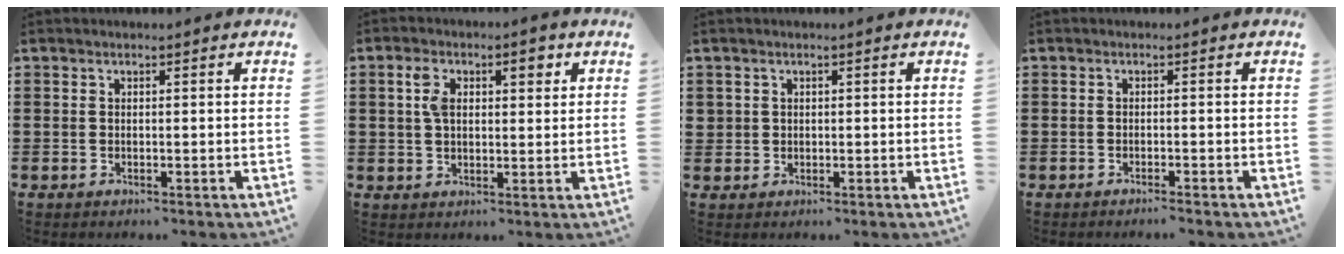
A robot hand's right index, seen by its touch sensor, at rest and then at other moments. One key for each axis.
{"total": 5.3, "fx": 1.5, "fy": 2.7, "fz": 4.3, "tx": -0.086, "ty": 0.013, "tz": 0.021}
{"total": 1.3, "fx": 0.4, "fy": 1.2, "fz": 0.1, "tx": -0.007, "ty": 0.006, "tz": 0.008}
{"total": 0.9, "fx": -0.8, "fy": -0.3, "fz": 0.3, "tx": -0.008, "ty": -0.004, "tz": -0.015}